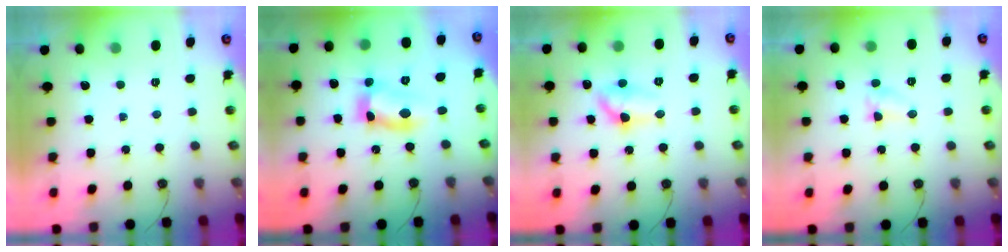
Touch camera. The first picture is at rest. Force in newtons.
{"total": 11.8, "press": 11.7, "slide": 0.6}
{"total": 9.2, "press": 9.2, "slide": 0.8}
{"total": 3.3, "press": 3.3, "slide": 0.4}